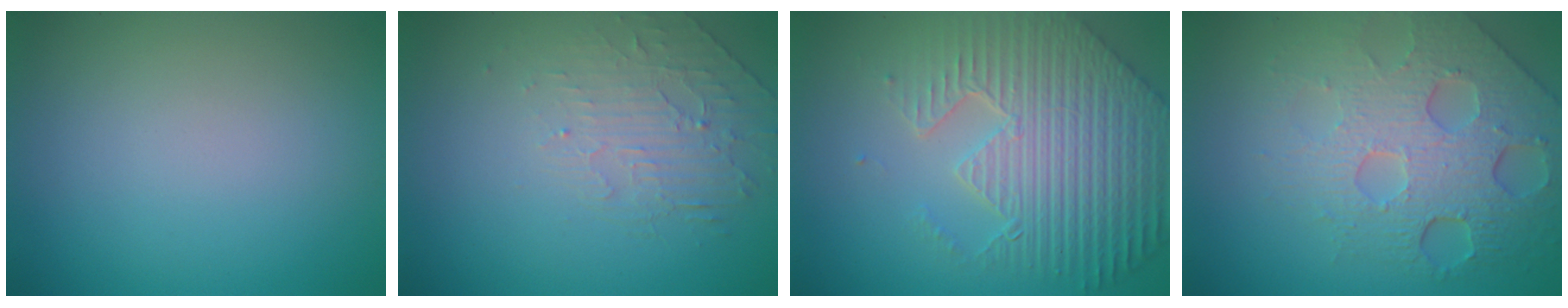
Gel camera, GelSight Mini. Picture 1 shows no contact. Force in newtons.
{"total": 2.1, "press": 1.2, "slide": 1.7}
{"total": 8.2, "press": 5.9, "slide": 5.6}
{"total": 7.9, "press": 5.3, "slide": 5.9}